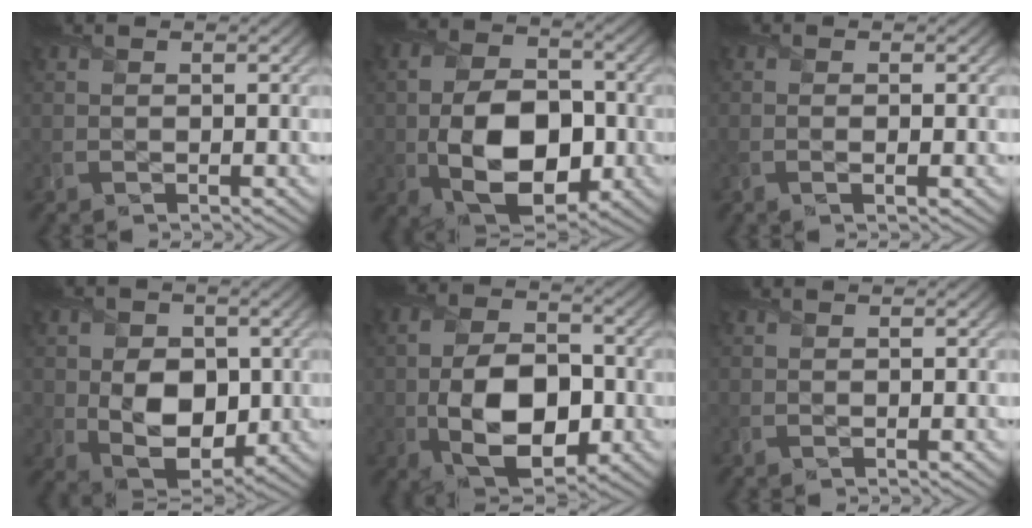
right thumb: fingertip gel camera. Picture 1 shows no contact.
{"total": 12.5, "force": [-2.4, 8.1, 9.1], "torque": [-0.186, -0.030, -0.033]}
{"total": 1.3, "force": [-0.3, 0.2, 1.3], "torque": [-0.025, -0.001, -0.007]}
{"total": 9.2, "force": [-0.3, 6.9, 6.1], "torque": [-0.119, -0.020, -0.006]}
{"total": 11.2, "force": [-2.3, 7.0, 8.5], "torque": [-0.179, -0.025, -0.032]}
{"total": 0.0}